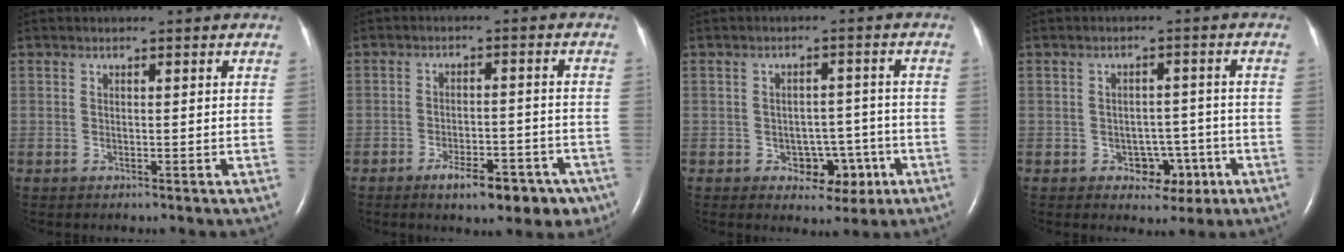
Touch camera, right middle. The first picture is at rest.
{"total": 8.9, "force": [-5.9, 3.5, 5.7], "torque": [-0.068, 0.005, -0.084]}
{"total": 5.6, "force": [-2.4, 3.9, 3.3], "torque": [-0.039, 0.018, -0.025]}
{"total": 4.8, "force": [-2.2, 3.5, 2.6], "torque": [-0.031, 0.016, -0.022]}